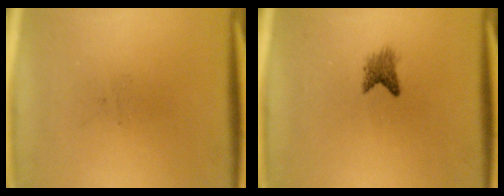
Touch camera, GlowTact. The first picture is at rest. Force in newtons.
{"total": 2.1}